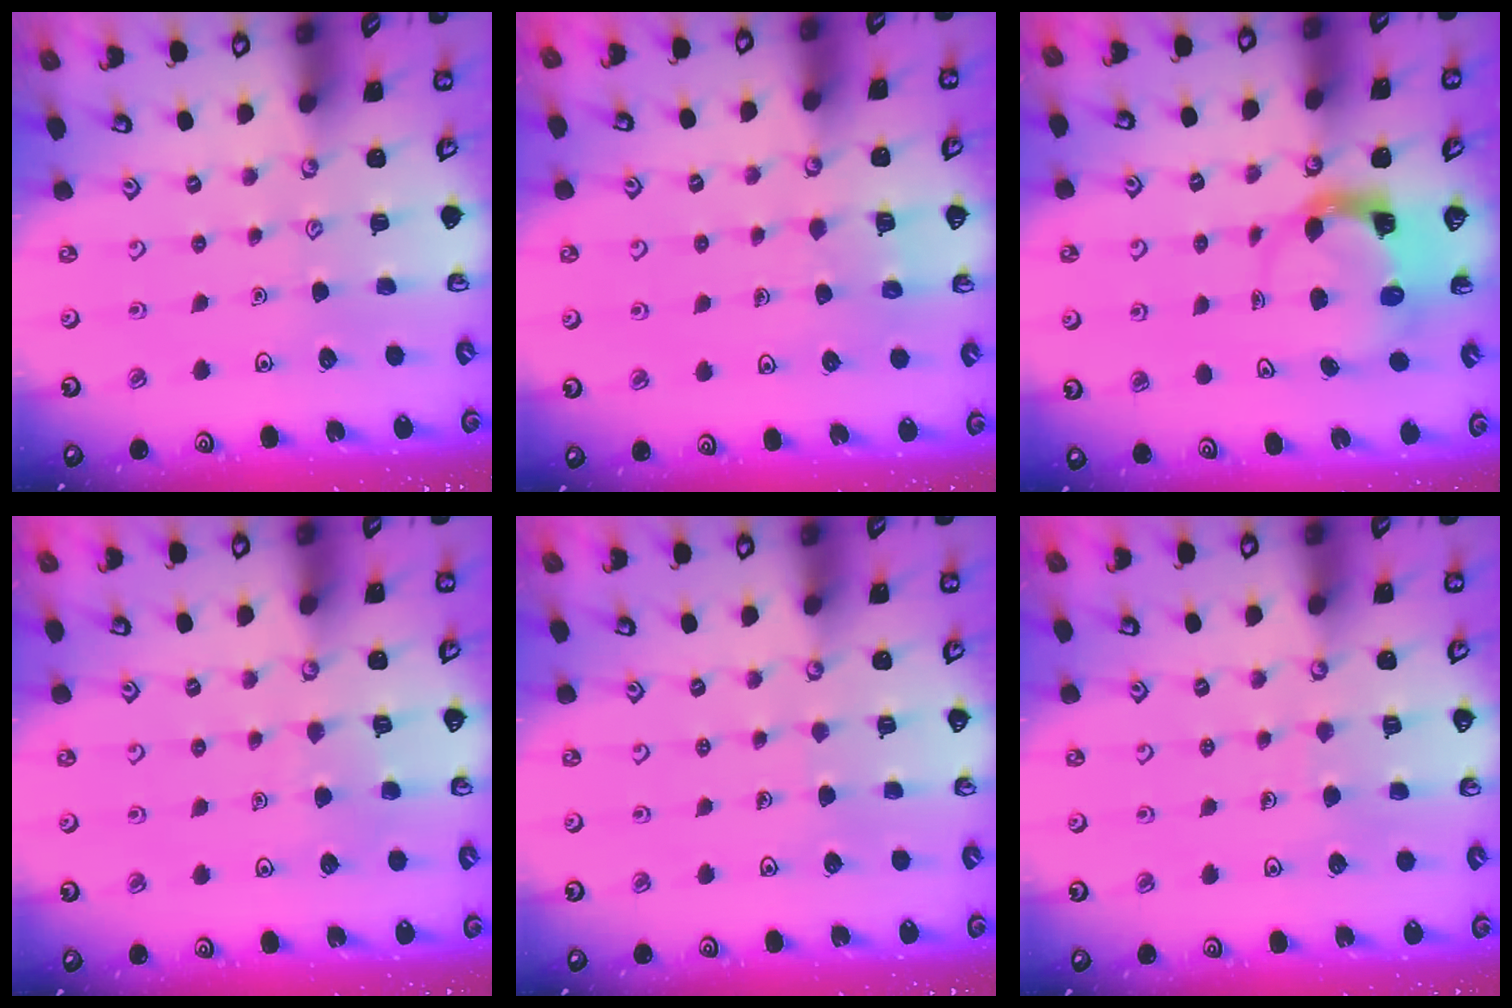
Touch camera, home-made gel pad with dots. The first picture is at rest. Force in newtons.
{"total": 4.1, "press": 4.1, "slide": 0.3}
{"total": 3.7, "press": 3.6, "slide": 0.5}
{"total": 4.0, "press": 4.0, "slide": 0.4}
{"total": 2.5, "press": 2.5, "slide": 0.2}
{"total": 4.0, "press": 4.0, "slide": 0.3}